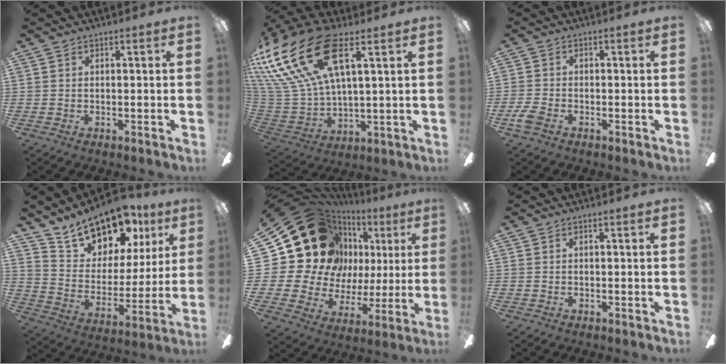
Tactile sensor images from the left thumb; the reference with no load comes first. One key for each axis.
{"total": 24.9, "fx": 12.5, "fy": 10.8, "fz": 18.5, "tx": -0.409, "ty": -0.060, "tz": 0.220}
{"total": 3.4, "fx": -1.7, "fy": 2.0, "fz": 2.2, "tx": -0.052, "ty": 0.003, "tz": -0.034}
{"total": 17.7, "fx": 14.5, "fy": 8.4, "fz": 5.6, "tx": -0.108, "ty": -0.100, "tz": 0.265}
{"total": 23.9, "fx": 9.9, "fy": 18.2, "fz": 11.8, "tx": -0.233, "ty": -0.069, "tz": 0.217}
{"total": 0.0}